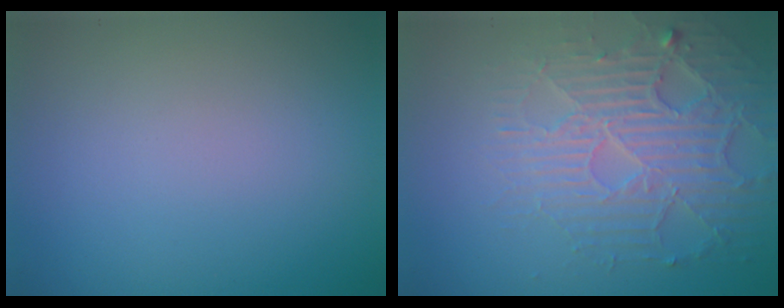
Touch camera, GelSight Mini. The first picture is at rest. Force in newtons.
{"total": 4.9, "press": 4.2, "slide": 2.5}